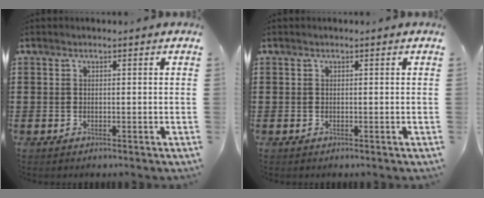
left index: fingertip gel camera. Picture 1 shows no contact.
{"total": 0.0}